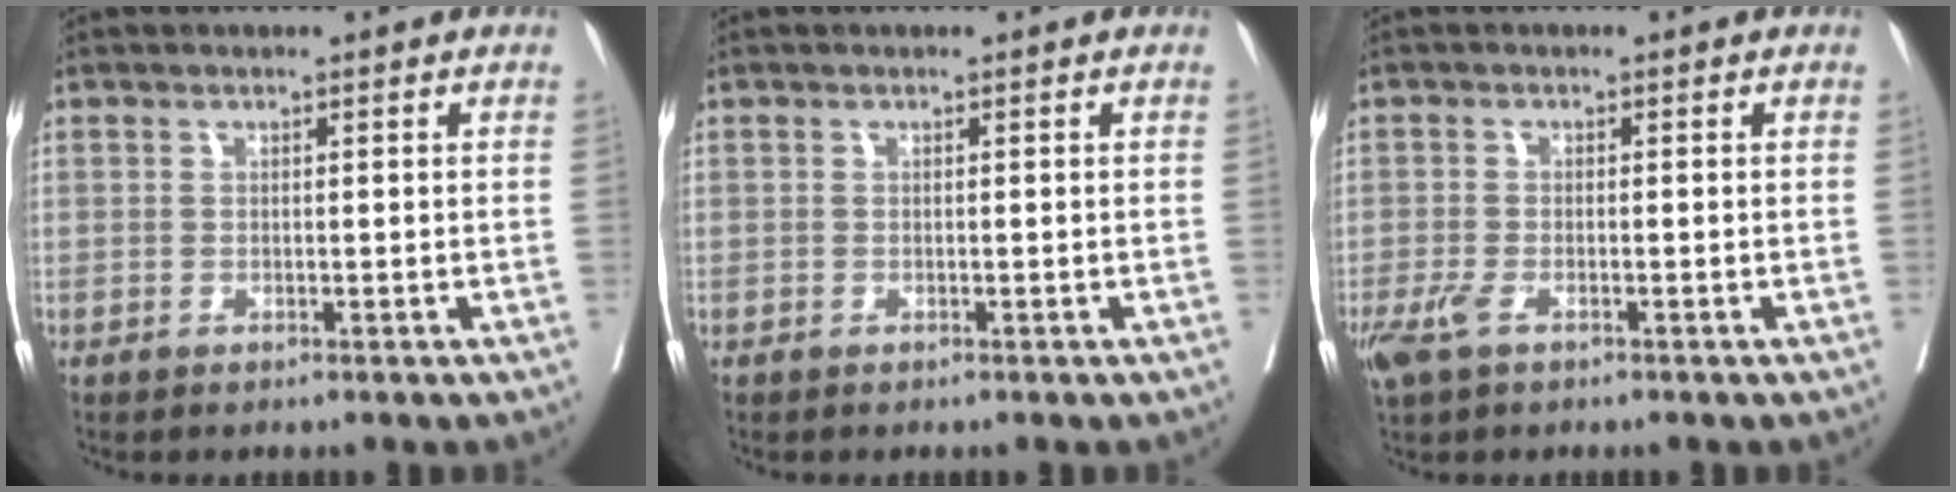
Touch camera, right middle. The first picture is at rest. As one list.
[{"total": 0.0}, {"total": 3.4, "force": [-1.9, 1.4, 2.5], "torque": [-0.060, -0.007, -0.034]}]